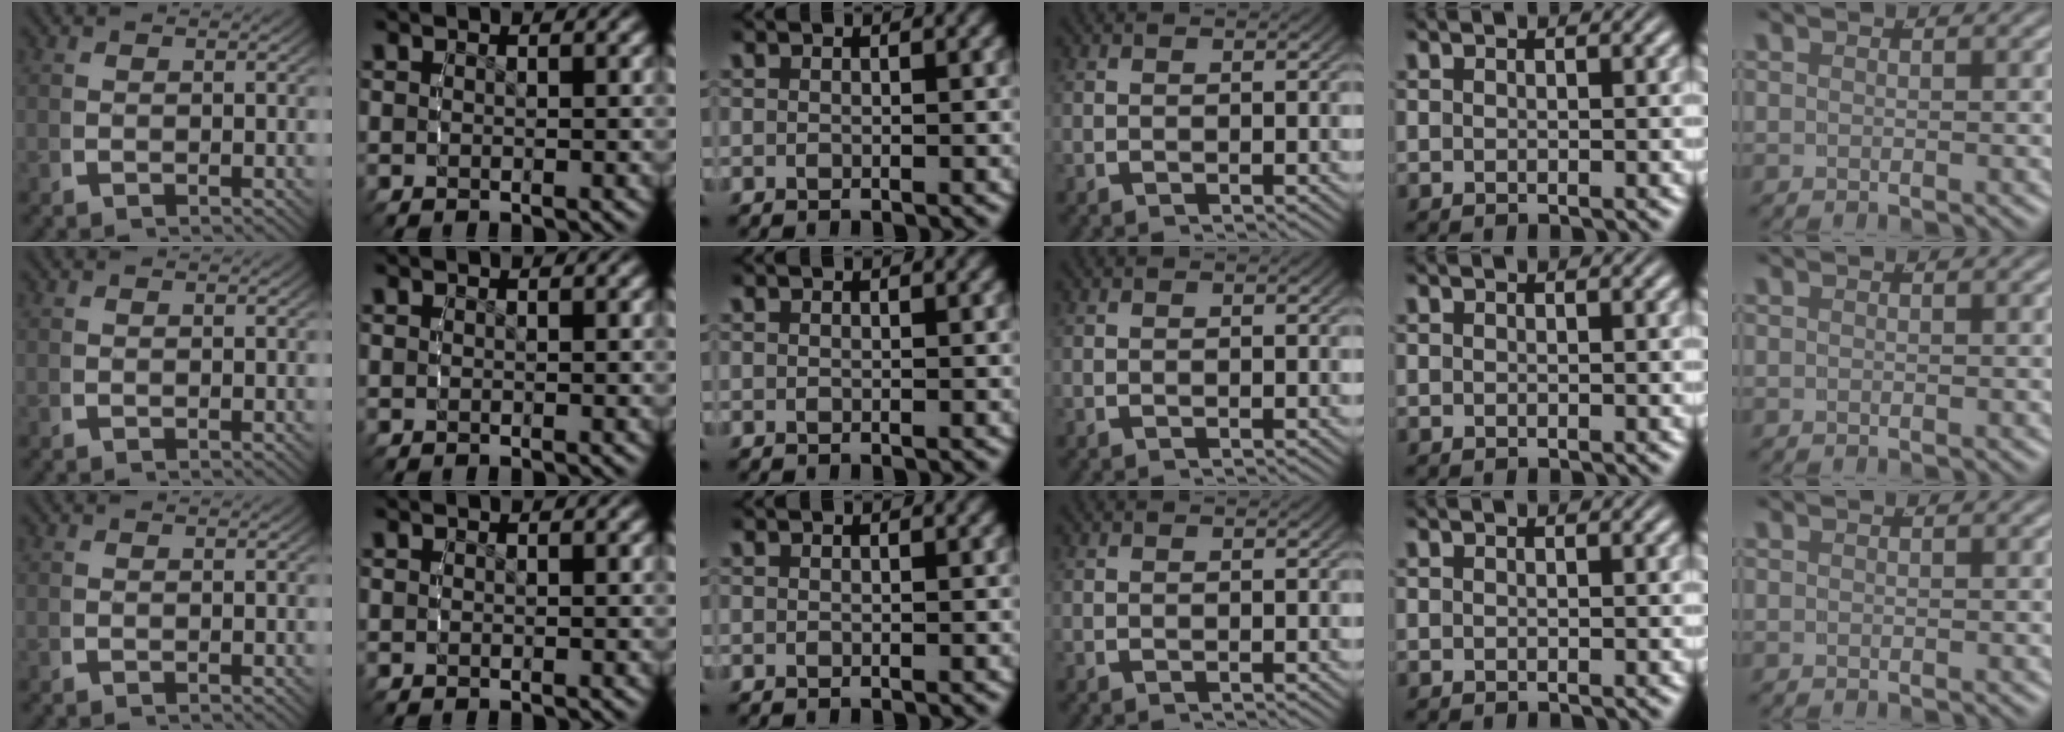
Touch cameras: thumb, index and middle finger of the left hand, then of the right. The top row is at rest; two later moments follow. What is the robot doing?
{"motion": "reach", "object": "sponge"}